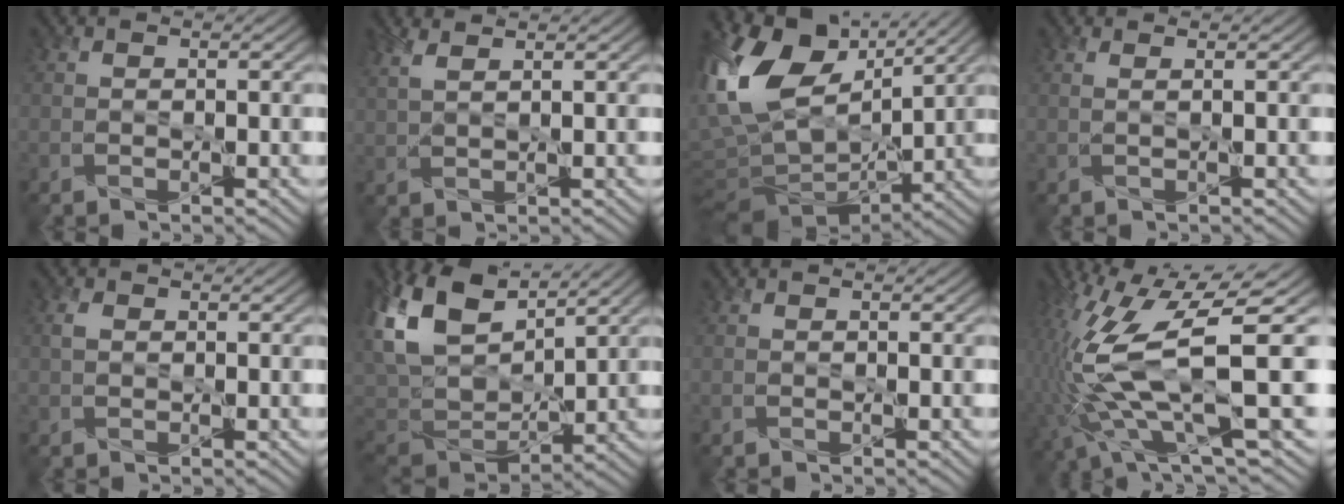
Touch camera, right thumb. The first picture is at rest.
{"total": 2.9, "force": [2.2, 0.7, 1.8], "torque": [-0.041, 0.004, 0.044]}
{"total": 16.1, "force": [4.7, 9.9, 11.8], "torque": [-0.251, 0.004, 0.094]}
{"total": 0.9, "force": [0.5, 0.1, 0.7], "torque": [-0.010, 0.002, 0.000]}
{"total": 1.2, "force": [0.3, 0.8, 0.8], "torque": [-0.019, 0.004, 0.005]}
{"total": 13.5, "force": [6.0, 8.0, 9.1], "torque": [-0.242, 0.021, 0.109]}
{"total": 0.0}
{"total": 16.7, "force": [-0.8, 4.6, 16.1], "torque": [-0.367, -0.005, 0.003]}